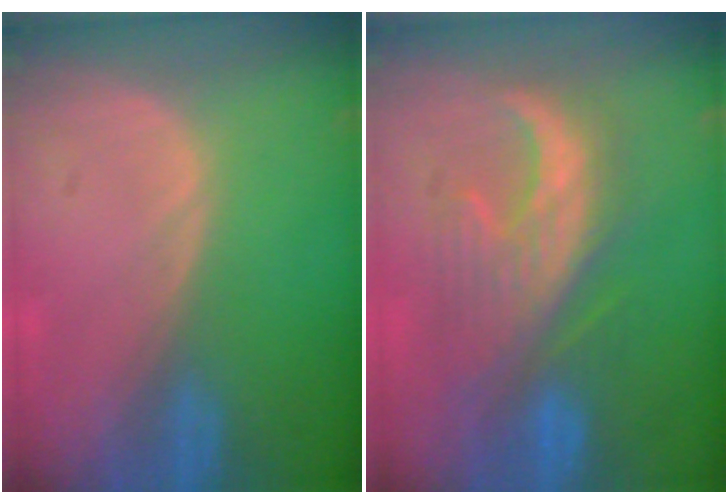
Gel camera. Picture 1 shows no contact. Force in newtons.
{"total": 9.1, "press": 9.1, "slide": 0.5}